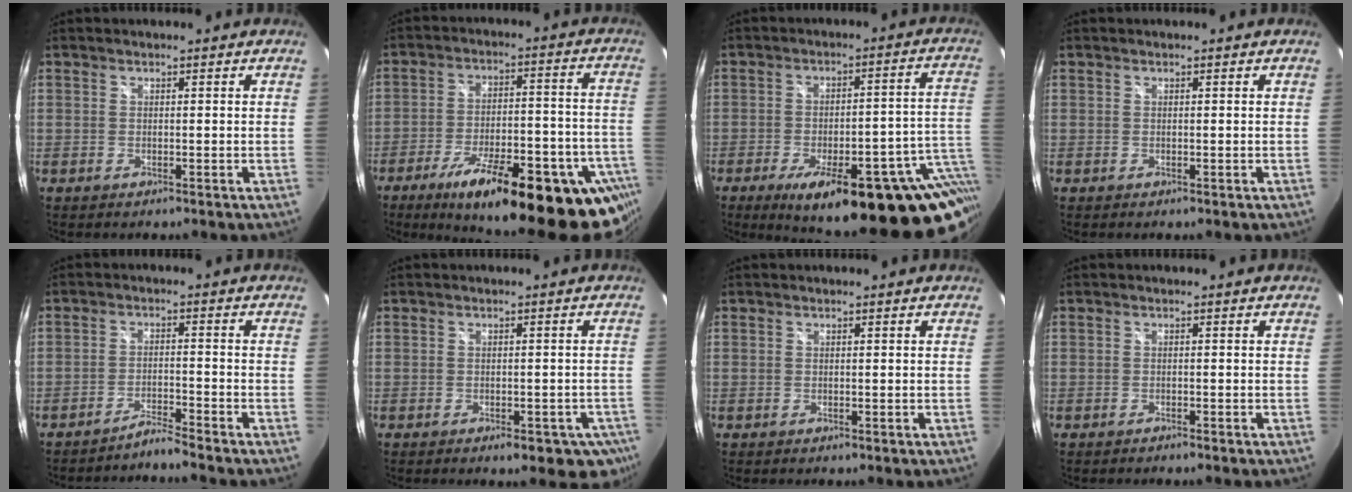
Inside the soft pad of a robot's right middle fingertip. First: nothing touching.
{"total": 29.2, "force": [-20.9, 7.6, 18.9], "torque": [-0.252, -0.022, -0.284]}
{"total": 26.5, "force": [-15.6, 6.7, 20.4], "torque": [-0.251, -0.013, -0.199]}
{"total": 0.0}
{"total": 3.4, "force": [-3.2, -1.1, 0.1], "torque": [-0.022, 0.006, -0.057]}
{"total": 8.6, "force": [-5.2, 3.9, 5.6], "torque": [-0.085, -0.019, -0.057]}
{"total": 0.0}
{"total": 0.9, "force": [-0.8, 0.2, 0.3], "torque": [-0.008, -0.004, -0.015]}